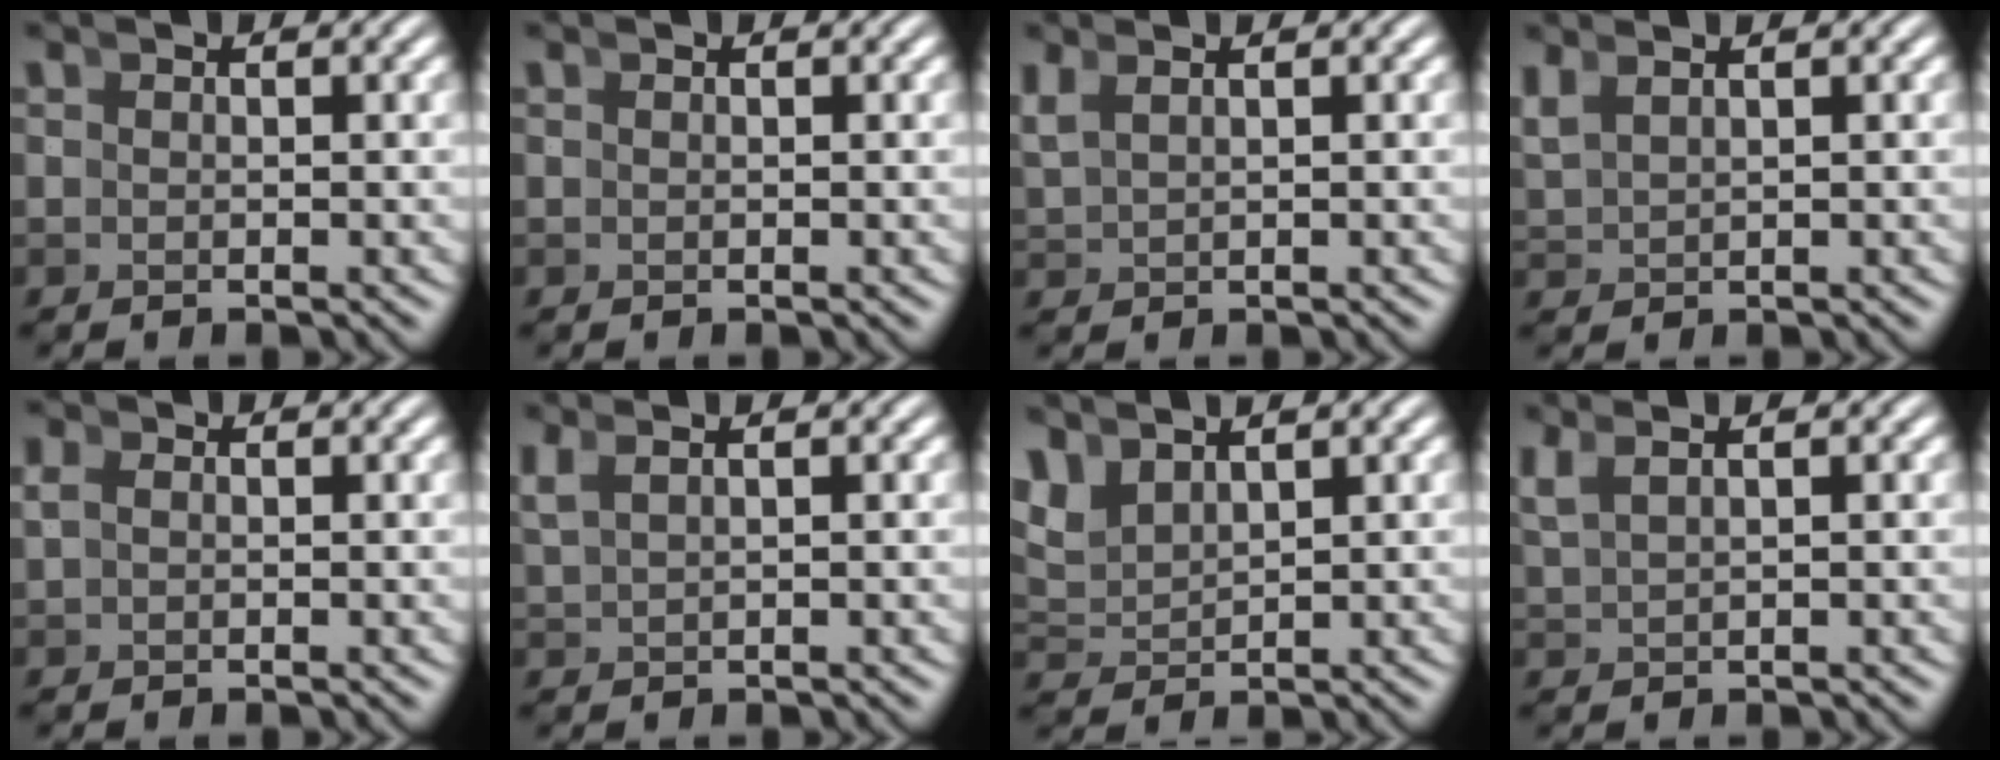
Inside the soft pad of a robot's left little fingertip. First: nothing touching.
{"total": 0.0}
{"total": 1.3, "force": [1.0, 0.2, 0.8], "torque": [-0.015, 0.005, 0.029]}
{"total": 1.6, "force": [1.3, 0.5, 0.9], "torque": [-0.016, 0.005, 0.034]}
{"total": 0.6, "force": [0.3, 0.3, 0.4], "torque": [-0.015, -0.003, 0.012]}
{"total": 1.6, "force": [1.1, 0.1, 1.1], "torque": [-0.017, 0.010, 0.027]}
{"total": 3.7, "force": [1.8, 2.7, 1.8], "torque": [-0.056, -0.001, 0.039]}
{"total": 2.5, "force": [1.7, 0.7, 1.7], "torque": [-0.025, 0.015, 0.032]}